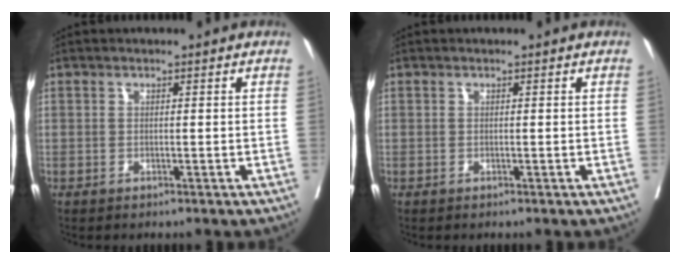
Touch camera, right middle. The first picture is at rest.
{"total": 0.0}